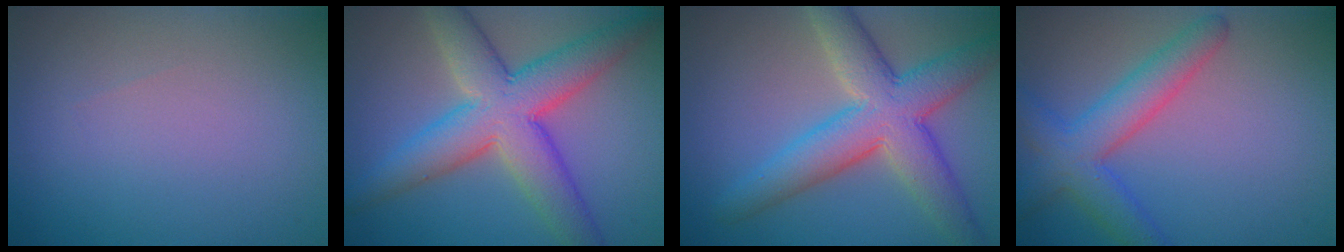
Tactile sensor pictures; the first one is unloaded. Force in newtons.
{"total": 8.5, "press": 8.5, "slide": 0.3}
{"total": 7.6, "press": 7.6, "slide": 0.4}
{"total": 5.0, "press": 5.0, "slide": 0.3}